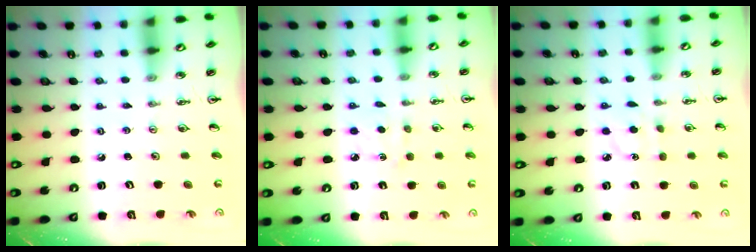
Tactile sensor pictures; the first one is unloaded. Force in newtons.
{"total": 5.6, "press": 5.5, "slide": 0.6}
{"total": 3.5, "press": 3.5, "slide": 0.5}